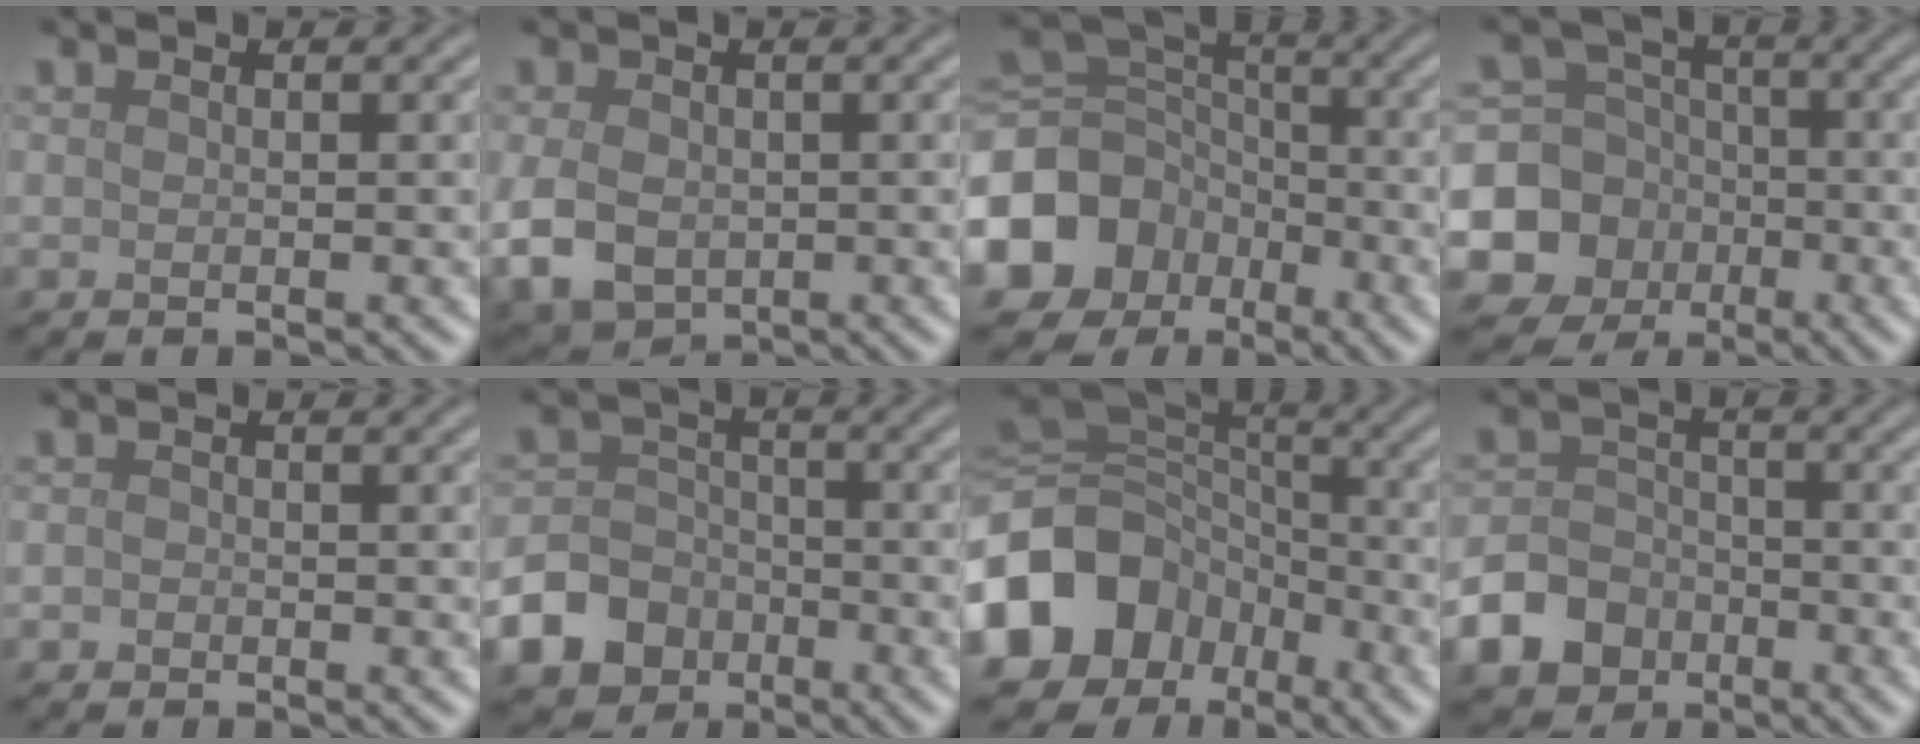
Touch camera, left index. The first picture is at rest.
{"total": 6.0, "force": [-1.3, 4.5, 3.8], "torque": [-0.088, -0.020, -0.021]}
{"total": 11.6, "force": [-5.5, 9.4, 4.0], "torque": [-0.123, -0.008, -0.115]}
{"total": 11.7, "force": [-3.6, 10.8, 2.7], "torque": [-0.077, -0.027, -0.086]}
{"total": 0.7, "force": [-0.4, 0.6, 0.2], "torque": [-0.001, -0.003, -0.008]}
{"total": 11.1, "force": [-5.6, 9.3, 2.4], "torque": [-0.059, -0.037, -0.117]}
{"total": 14.9, "force": [-6.2, 12.0, 6.2], "torque": [-0.161, -0.008, -0.127]}
{"total": 9.3, "force": [-5.0, 7.5, 2.2], "torque": [-0.043, -0.032, -0.110]}